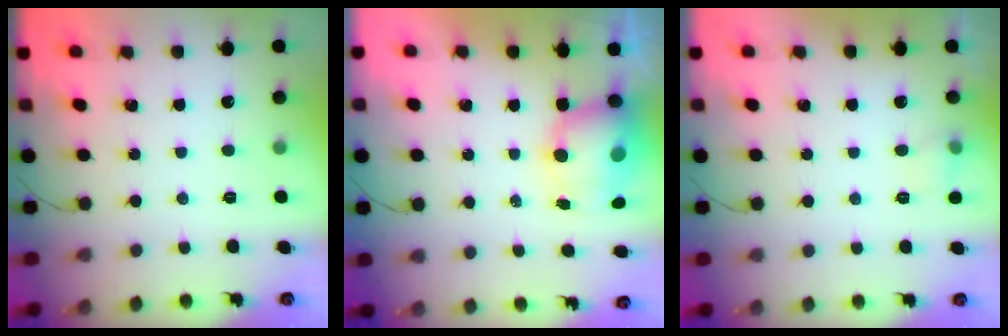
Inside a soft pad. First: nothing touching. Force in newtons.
{"total": 8.5, "press": 8.2, "slide": 2.3}
{"total": 5.5, "press": 5.3, "slide": 1.5}